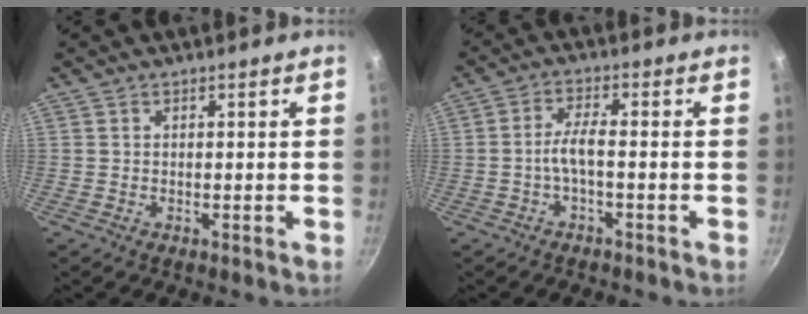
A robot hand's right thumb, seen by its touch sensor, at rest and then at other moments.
{"total": 4.0, "force": [-1.5, 0.9, 3.6], "torque": [-0.082, 0.022, -0.035]}